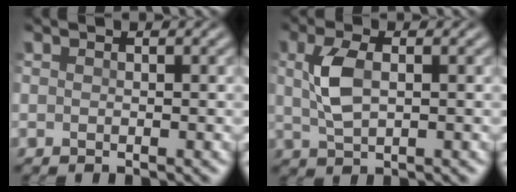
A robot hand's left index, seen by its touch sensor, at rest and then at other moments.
{"total": 3.6, "force": [0.3, 1.8, 3.1], "torque": [-0.070, 0.007, 0.008]}